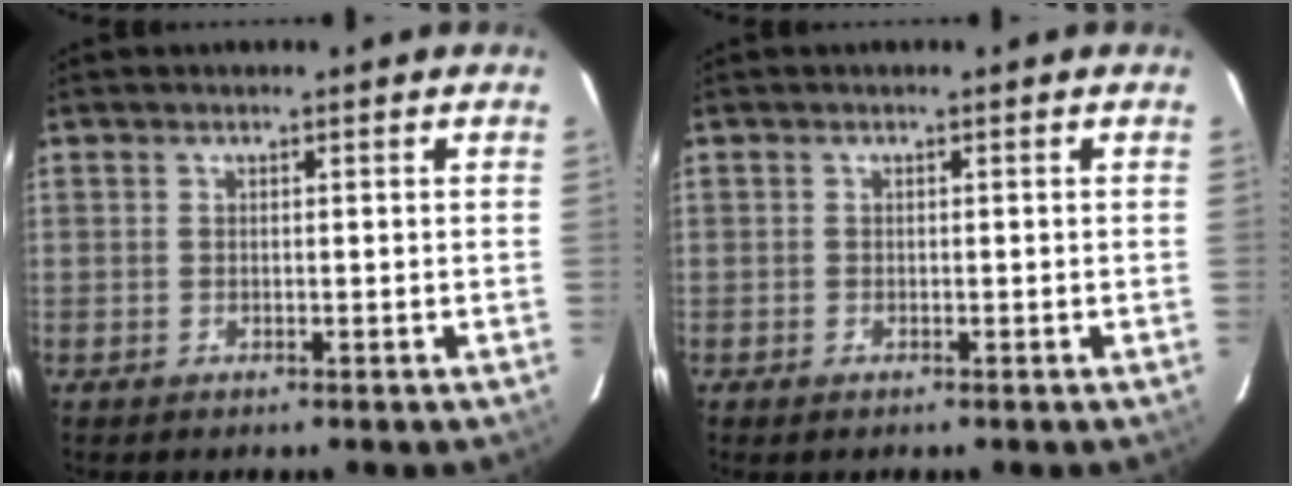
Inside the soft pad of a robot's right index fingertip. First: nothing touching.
{"total": 0.8, "force": [-0.6, 0.5, 0.2], "torque": [-0.004, -0.001, -0.012]}